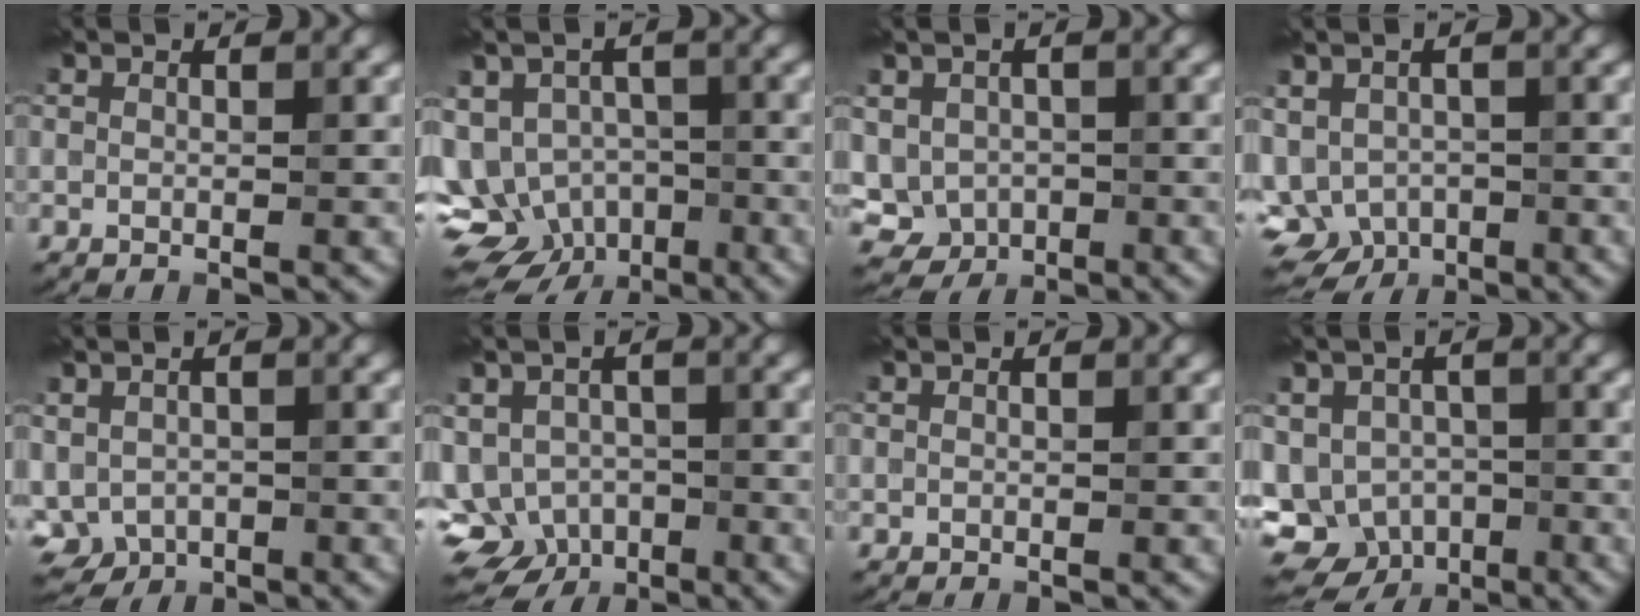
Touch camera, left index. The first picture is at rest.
{"total": 10.3, "force": [-5.1, 7.5, 5.0], "torque": [-0.080, -0.011, -0.074]}
{"total": 5.9, "force": [-0.6, 5.1, 2.9], "torque": [-0.045, 0.001, -0.012]}
{"total": 6.8, "force": [-2.4, 5.0, 3.9], "torque": [-0.057, -0.014, -0.029]}
{"total": 4.9, "force": [-1.2, 3.7, 3.0], "torque": [-0.055, -0.015, -0.008]}
{"total": 7.5, "force": [-3.4, 5.6, 3.6], "torque": [-0.047, -0.012, -0.056]}
{"total": 0.0}
{"total": 9.9, "force": [-5.1, 7.6, 3.7], "torque": [-0.053, -0.017, -0.078]}